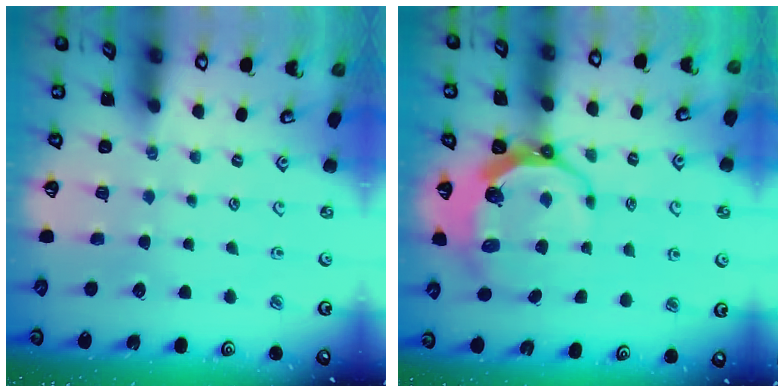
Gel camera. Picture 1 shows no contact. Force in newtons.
{"total": 8.4, "press": 7.3, "slide": 4.2}